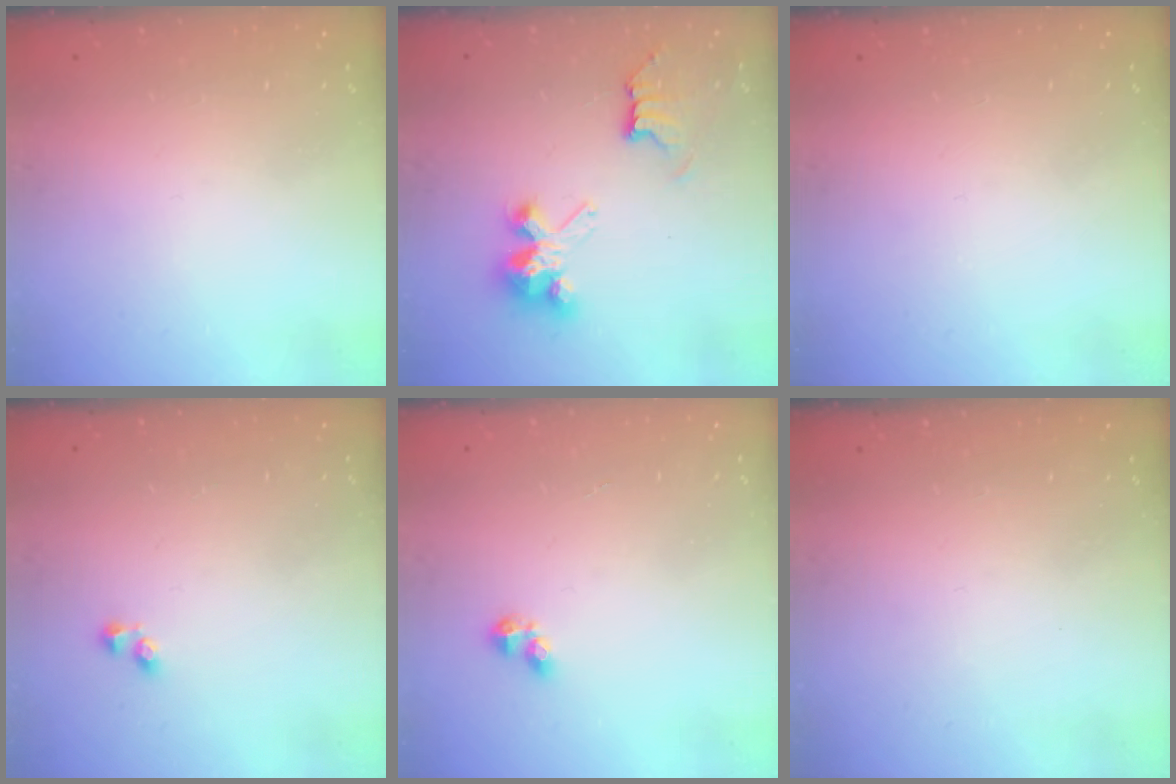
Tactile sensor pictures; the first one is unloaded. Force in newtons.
{"total": 7.4, "press": 7.4, "slide": 0.1}
{"total": 0.0}
{"total": 2.2, "press": 2.0, "slide": 0.9}
{"total": 2.9, "press": 2.8, "slide": 0.5}
{"total": 0.0}